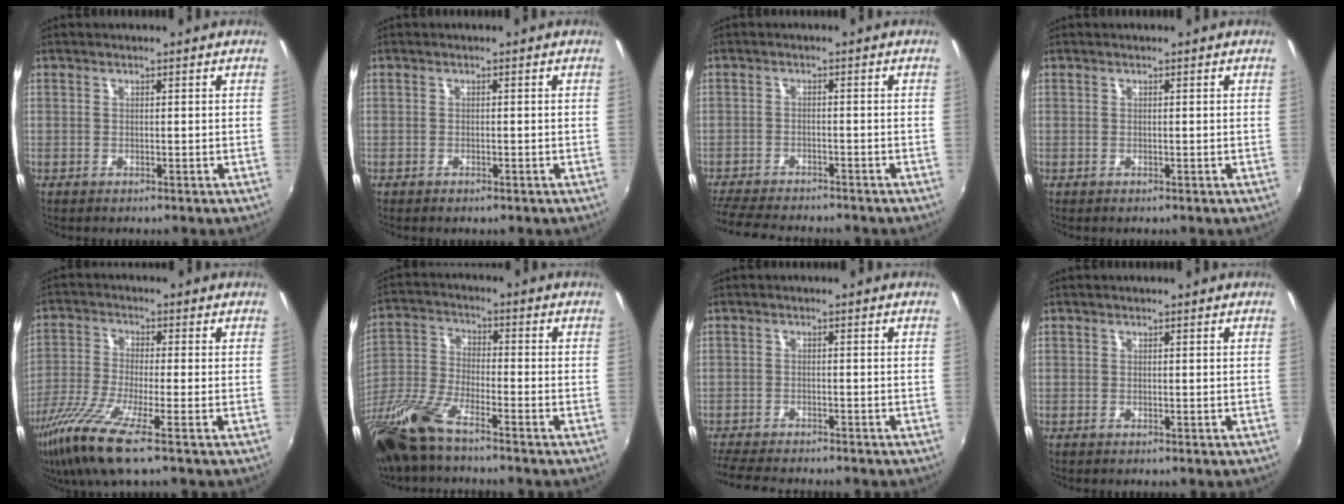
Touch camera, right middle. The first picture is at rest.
{"total": 1.0, "force": [-0.8, 0.6, 0.4], "torque": [-0.009, -0.004, -0.013]}
{"total": 9.9, "force": [-9.0, 1.8, 3.5], "torque": [-0.098, -0.017, -0.151]}
{"total": 0.0}
{"total": 11.2, "force": [-6.9, 0.7, 8.8], "torque": [-0.200, -0.036, -0.137]}
{"total": 14.7, "force": [-10.9, 3.5, 9.3], "torque": [-0.213, -0.030, -0.221]}
{"total": 7.8, "force": [-7.2, 1.1, 2.9], "torque": [-0.080, -0.022, -0.121]}
{"total": 0.0}